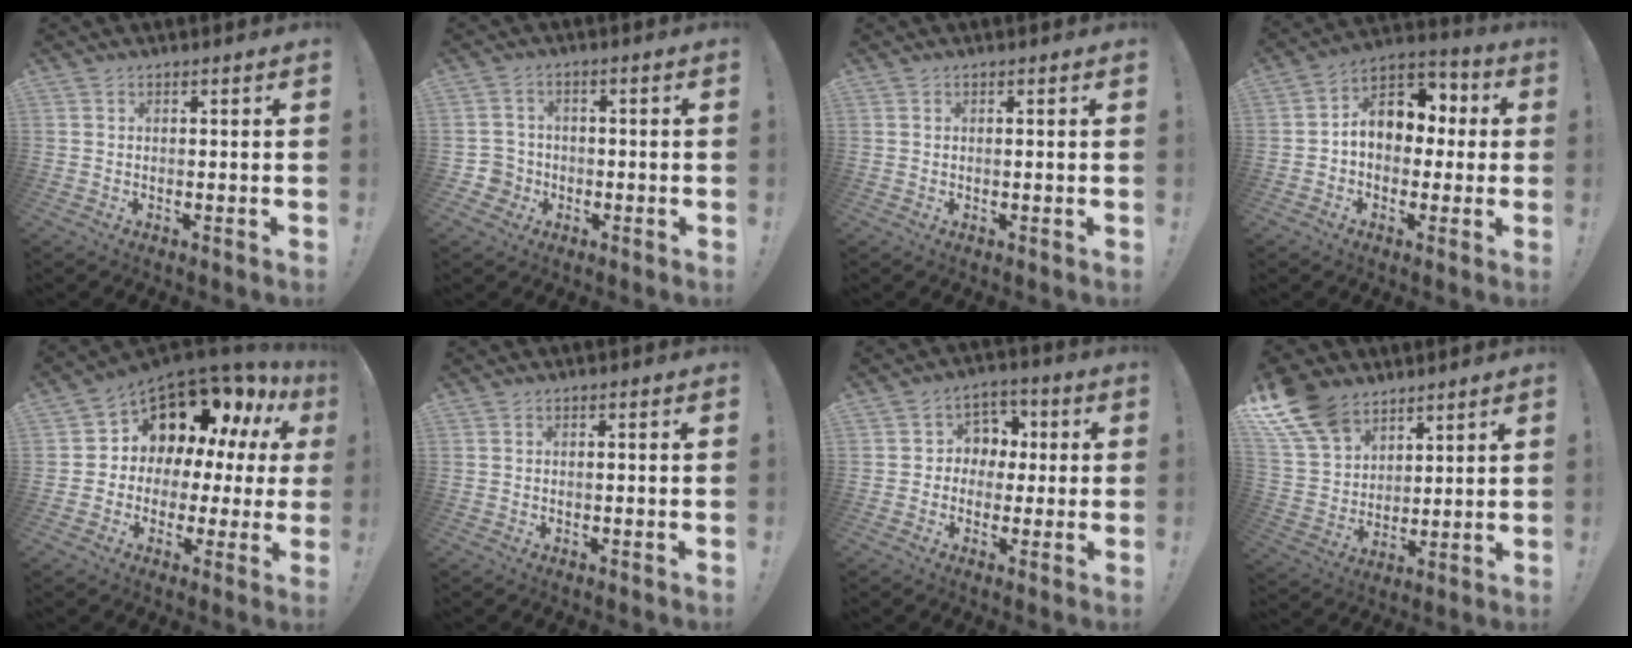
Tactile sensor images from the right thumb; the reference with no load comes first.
{"total": 5.3, "force": [-1.6, 4.8, 1.6], "torque": [-0.040, 0.017, -0.027]}
{"total": 0.8, "force": [0.2, 0.8, 0.0], "torque": [0.003, 0.001, 0.002]}
{"total": 11.4, "force": [1.7, 9.1, 6.7], "torque": [-0.089, 0.003, 0.040]}
{"total": 12.6, "force": [7.4, 7.4, 7.0], "torque": [-0.101, -0.072, 0.135]}
{"total": 0.6, "force": [-0.5, -0.1, 0.4], "torque": [-0.012, 0.001, -0.008]}
{"total": 7.1, "force": [-0.4, 6.8, 1.8], "torque": [-0.020, 0.009, -0.002]}
{"total": 15.1, "force": [10.1, 9.3, 6.2], "torque": [-0.131, -0.062, 0.196]}